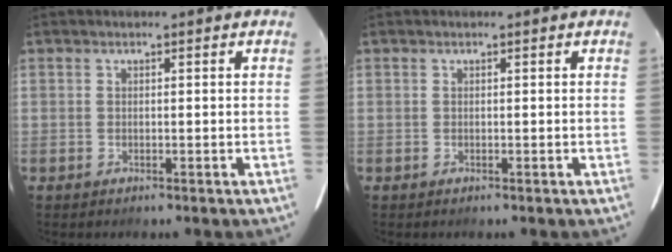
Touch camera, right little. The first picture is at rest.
{"total": 0.0}